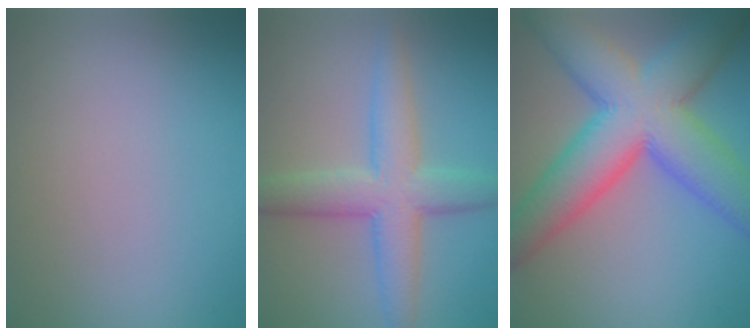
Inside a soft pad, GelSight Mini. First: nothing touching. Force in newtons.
{"total": 5.8, "press": 5.8, "slide": 0.1}
{"total": 12.1, "press": 12.1, "slide": 0.5}